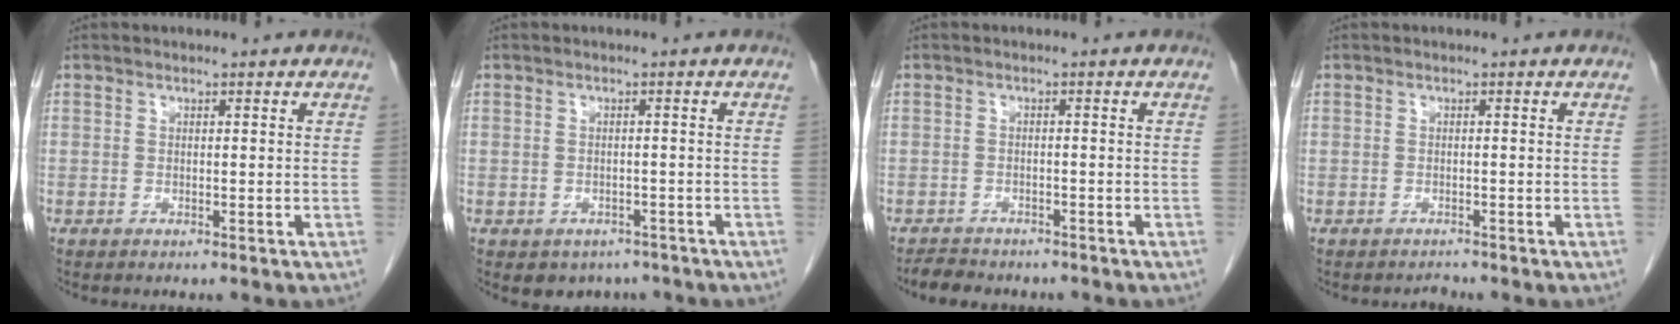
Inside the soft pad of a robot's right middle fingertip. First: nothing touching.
{"total": 4.1, "force": [-3.1, 2.7, 0.7], "torque": [0.000, 0.007, -0.036]}
{"total": 4.0, "force": [-3.6, 1.4, 1.1], "torque": [-0.025, -0.007, -0.054]}
{"total": 0.8, "force": [-0.7, 0.1, -0.4], "torque": [0.002, -0.006, -0.013]}